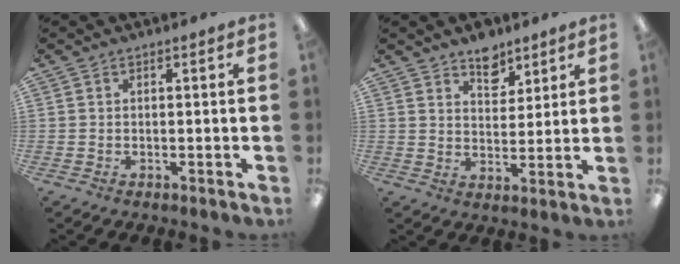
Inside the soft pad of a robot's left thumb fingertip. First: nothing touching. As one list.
[{"total": 7.0, "force": [5.5, 3.9, 2.0], "torque": [-0.010, -0.035, 0.095]}]